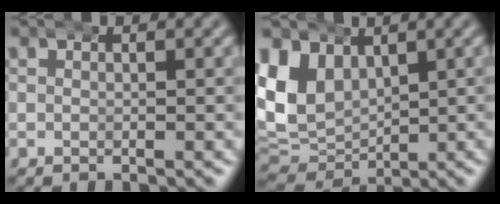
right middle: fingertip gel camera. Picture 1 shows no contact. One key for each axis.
{"total": 11.2, "fx": 0.6, "fy": 9.6, "fz": 5.8, "tx": -0.145, "ty": -0.020, "tz": 0.016}